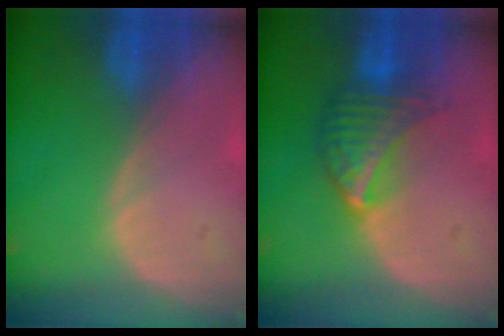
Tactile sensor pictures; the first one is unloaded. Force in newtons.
{"total": 7.1, "press": 6.3, "slide": 3.1}